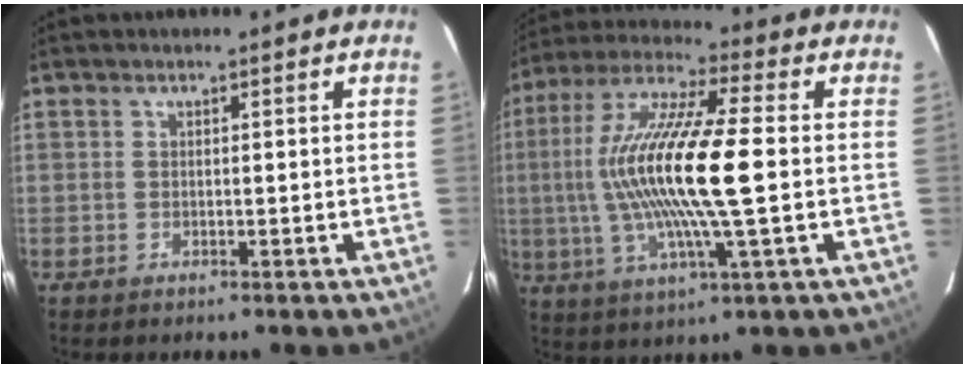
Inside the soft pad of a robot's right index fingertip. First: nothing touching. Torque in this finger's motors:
{"motor_torque": [1.53, -0.61, 1.05, 0.21]}